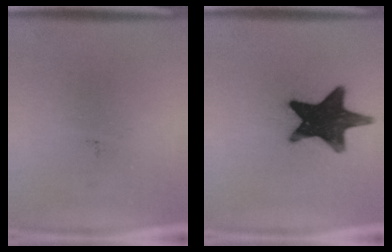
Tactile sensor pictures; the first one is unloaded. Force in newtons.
{"total": 17.2}